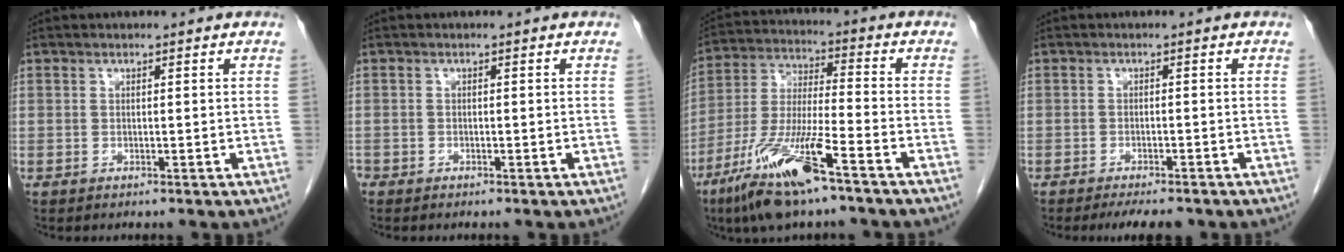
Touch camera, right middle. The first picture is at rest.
{"total": 1.0, "force": [-0.8, 0.6, 0.1], "torque": [-0.009, 0.000, -0.016]}
{"total": 14.3, "force": [-8.6, 1.2, 11.3], "torque": [-0.237, -0.030, -0.161]}
{"total": 5.0, "force": [-4.2, 1.2, 2.4], "torque": [-0.030, -0.006, -0.060]}